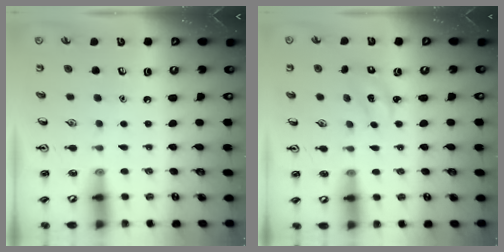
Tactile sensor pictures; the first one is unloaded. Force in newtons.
{"total": 2.2, "press": 2.1, "slide": 0.4}